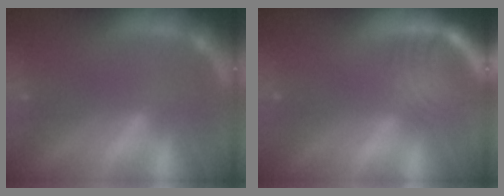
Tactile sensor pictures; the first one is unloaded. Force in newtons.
{"total": 6.5}